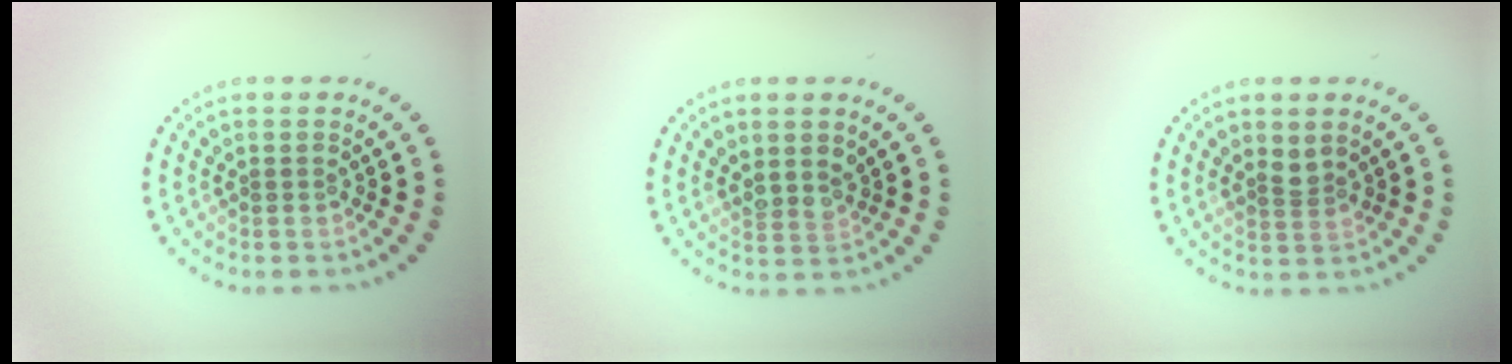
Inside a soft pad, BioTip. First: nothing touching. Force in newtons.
{"total": 1.8, "press": 1.5, "slide": 1.0}
{"total": 1.5, "press": 1.2, "slide": 0.9}